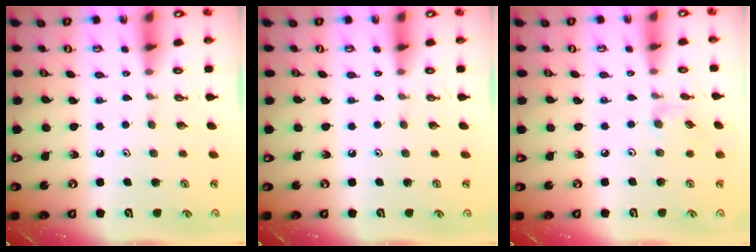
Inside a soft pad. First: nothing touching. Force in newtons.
{"total": 0.0}
{"total": 2.7, "press": 2.7, "slide": 0.4}